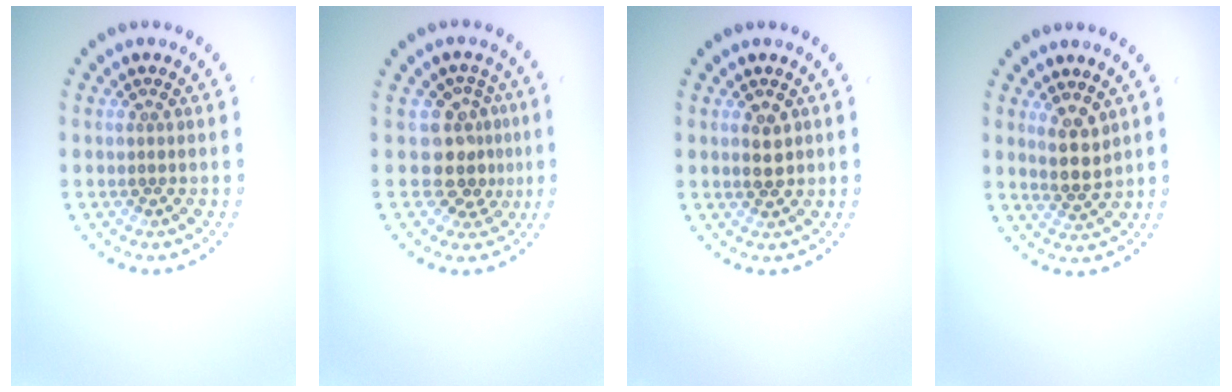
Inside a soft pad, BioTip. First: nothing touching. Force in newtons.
{"total": 3.3, "press": 2.5, "slide": 2.1}
{"total": 1.9, "press": 1.9, "slide": 0.1}
{"total": 2.7, "press": 2.3, "slide": 1.4}